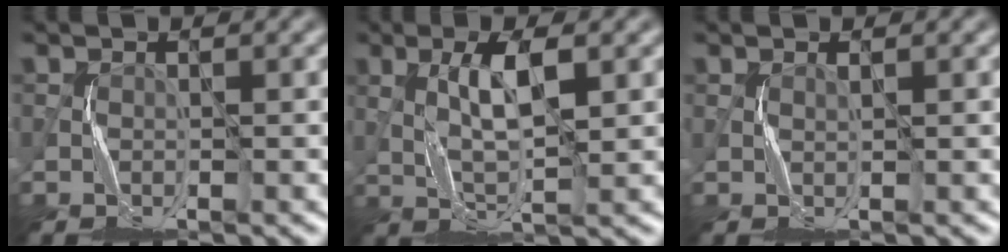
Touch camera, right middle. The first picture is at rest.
{"total": 3.5, "force": [1.1, 0.7, 3.3], "torque": [-0.073, -0.001, 0.027]}
{"total": 0.6, "force": [0.5, -0.2, -0.2], "torque": [-0.002, -0.001, 0.012]}